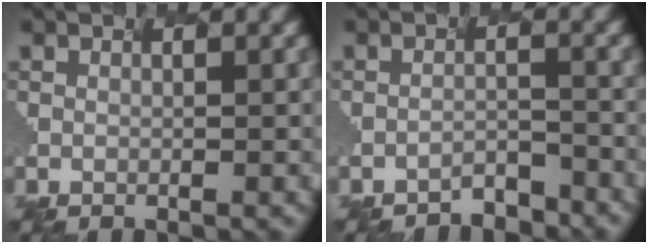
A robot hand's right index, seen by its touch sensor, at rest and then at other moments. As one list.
[{"total": 3.6, "force": [-3.4, -0.7, -0.8], "torque": [-0.007, -0.004, -0.033]}]